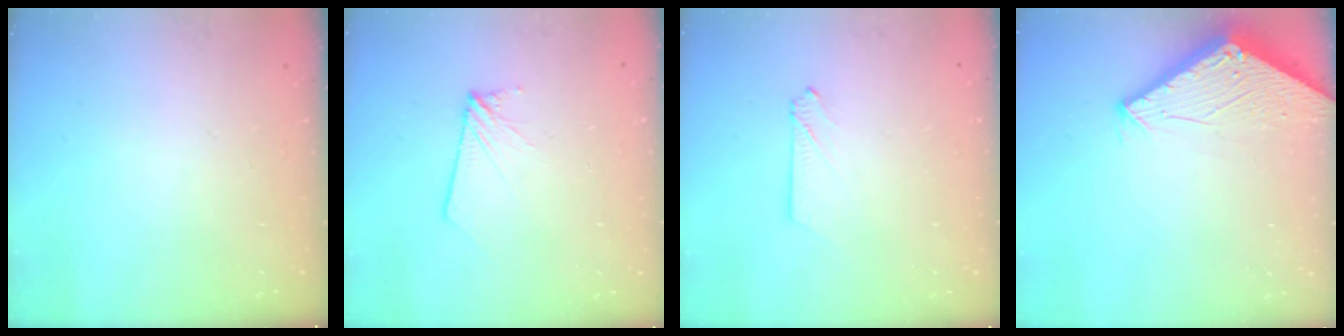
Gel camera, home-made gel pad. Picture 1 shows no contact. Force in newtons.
{"total": 2.6, "press": 2.6, "slide": 0.2}
{"total": 2.2, "press": 2.1, "slide": 0.3}
{"total": 2.9, "press": 2.9, "slide": 0.1}